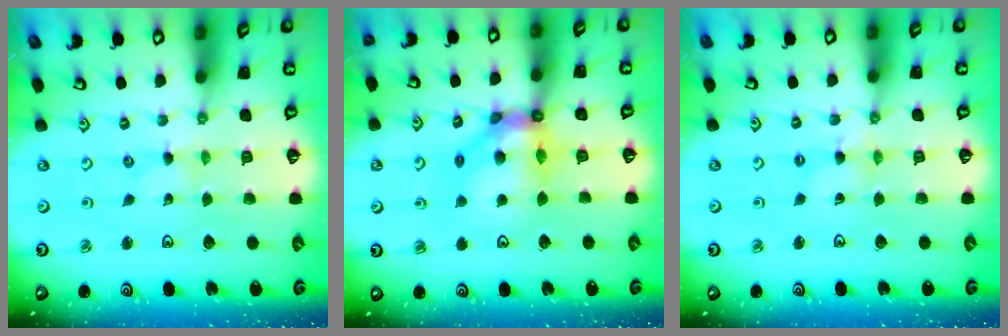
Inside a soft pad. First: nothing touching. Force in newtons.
{"total": 11.7, "press": 11.6, "slide": 1.4}
{"total": 2.0, "press": 1.9, "slide": 0.3}